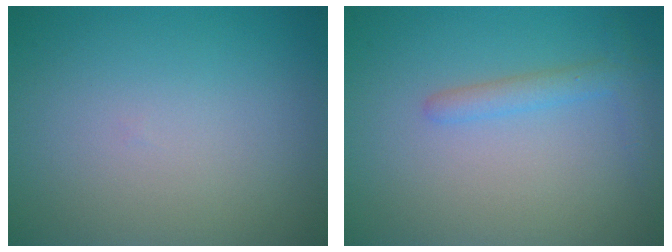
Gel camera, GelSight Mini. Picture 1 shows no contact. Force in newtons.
{"total": 2.0, "press": 2.0, "slide": 0.2}